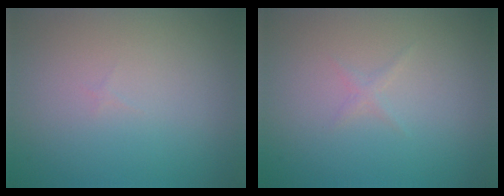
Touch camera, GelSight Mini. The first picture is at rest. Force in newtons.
{"total": 0.5, "press": 0.5, "slide": 0.0}